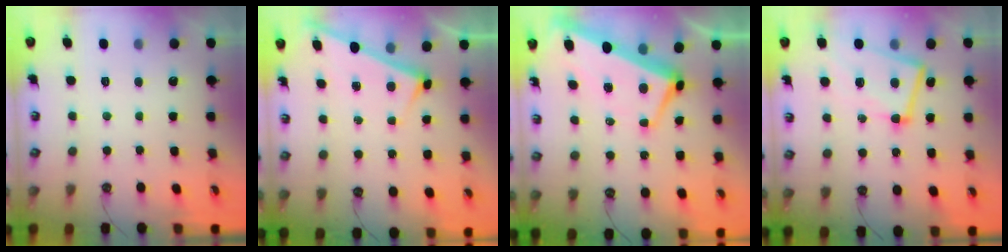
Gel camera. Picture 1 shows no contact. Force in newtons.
{"total": 5.4, "press": 5.4, "slide": 0.2}
{"total": 1.7, "press": 1.1, "slide": 1.3}
{"total": 8.7, "press": 8.5, "slide": 2.1}